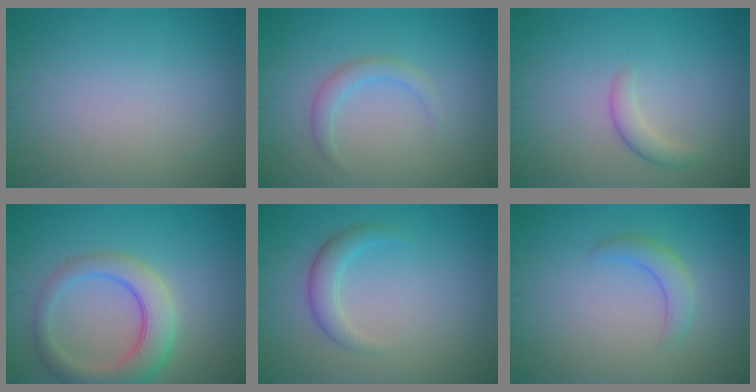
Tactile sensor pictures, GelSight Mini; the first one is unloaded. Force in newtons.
{"total": 1.7, "press": 1.7, "slide": 0.1}
{"total": 1.6, "press": 1.6, "slide": 0.0}
{"total": 5.3, "press": 5.2, "slide": 0.4}
{"total": 2.2, "press": 2.2, "slide": 0.1}
{"total": 2.1, "press": 2.1, "slide": 0.2}